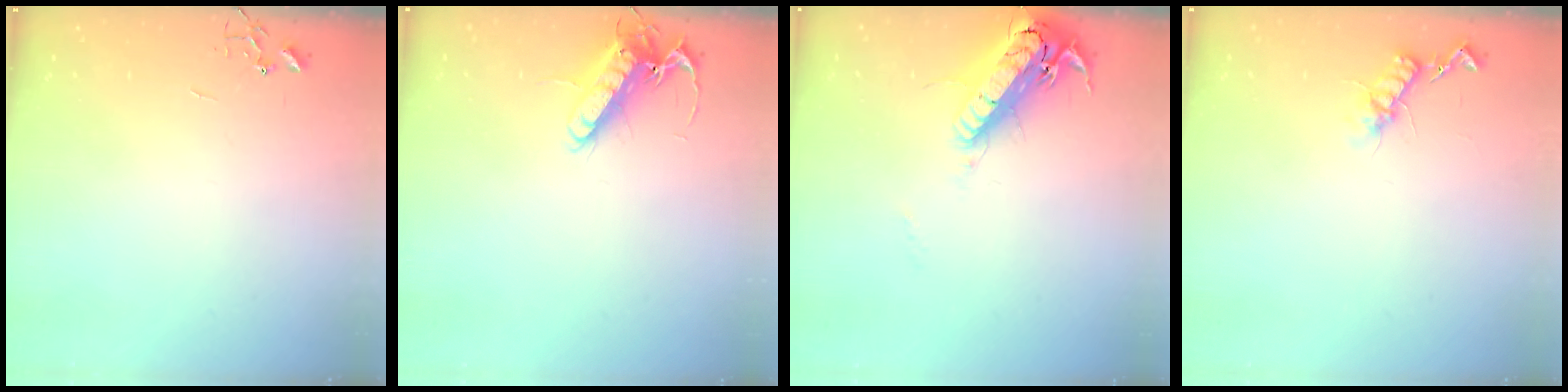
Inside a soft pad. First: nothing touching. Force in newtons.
{"total": 13.7, "press": 13.5, "slide": 1.9}
{"total": 19.1, "press": 18.6, "slide": 4.1}
{"total": 10.8, "press": 10.8, "slide": 0.1}